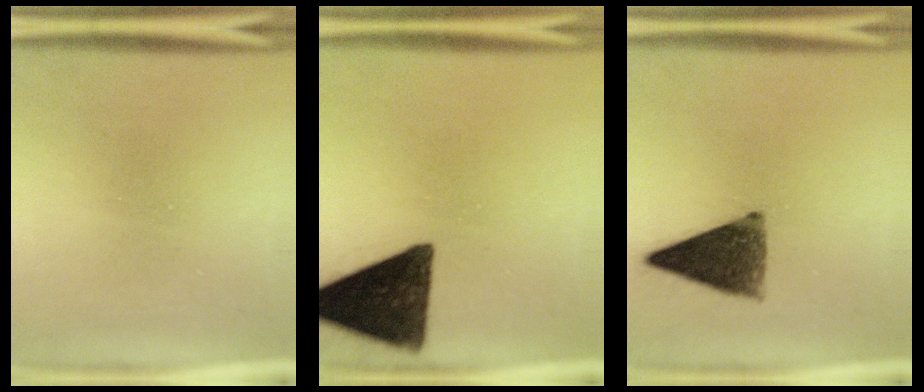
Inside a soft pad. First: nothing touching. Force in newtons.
{"total": 14.5}
{"total": 9.9}